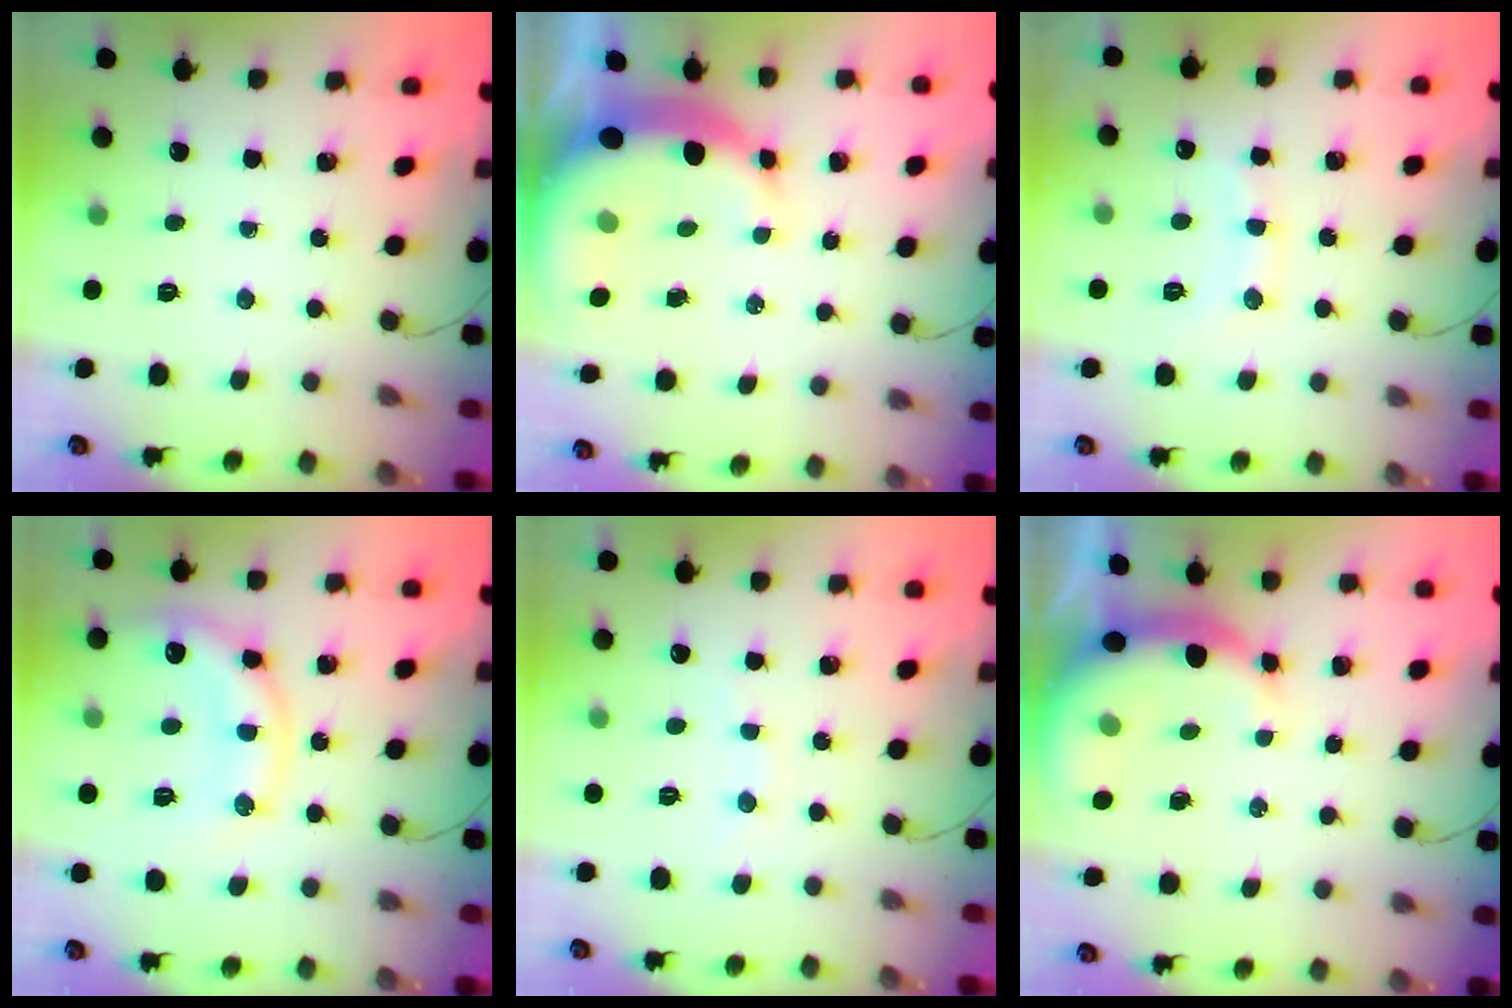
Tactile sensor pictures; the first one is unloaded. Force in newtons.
{"total": 9.6, "press": 9.3, "slide": 2.2}
{"total": 9.9, "press": 9.9, "slide": 1.2}
{"total": 13.7, "press": 13.6, "slide": 1.4}
{"total": 5.3, "press": 5.2, "slide": 1.0}
{"total": 7.7, "press": 7.5, "slide": 1.7}